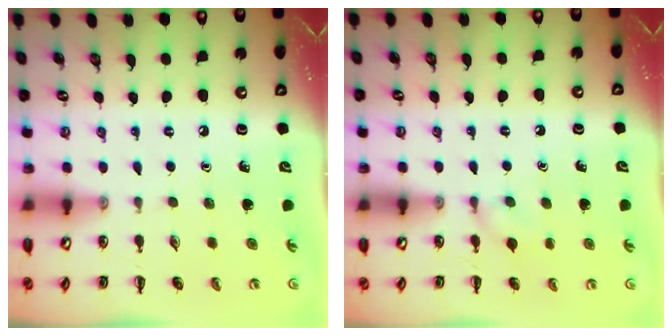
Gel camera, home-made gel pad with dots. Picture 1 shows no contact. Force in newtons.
{"total": 6.3, "press": 5.9, "slide": 2.2}